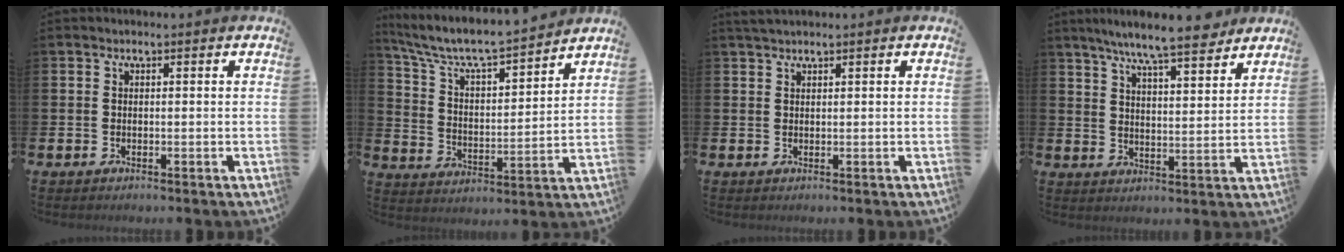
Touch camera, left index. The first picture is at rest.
{"total": 7.1, "force": [6.6, 0.9, 2.3], "torque": [-0.073, -0.054, 0.109]}
{"total": 1.6, "force": [1.4, 0.3, 0.7], "torque": [-0.012, 0.002, 0.026]}
{"total": 8.4, "force": [7.7, 0.5, 3.4], "torque": [-0.077, -0.045, 0.135]}